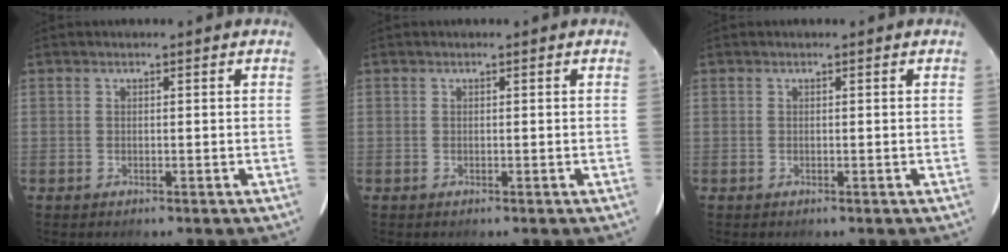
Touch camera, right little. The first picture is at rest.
{"total": 0.0}
{"total": 0.0}